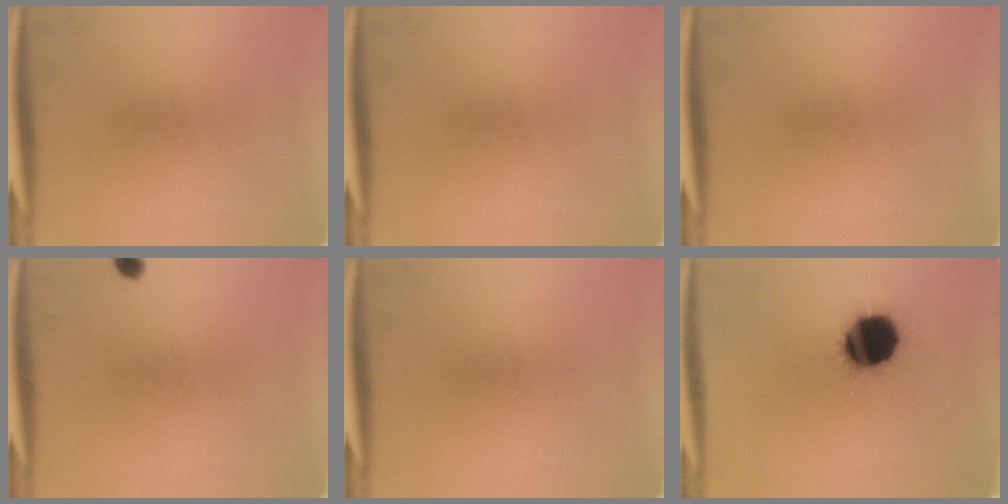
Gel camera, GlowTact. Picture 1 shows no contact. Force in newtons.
{"total": 0.0}
{"total": 0.0}
{"total": 1.3}
{"total": 0.0}
{"total": 18.0}